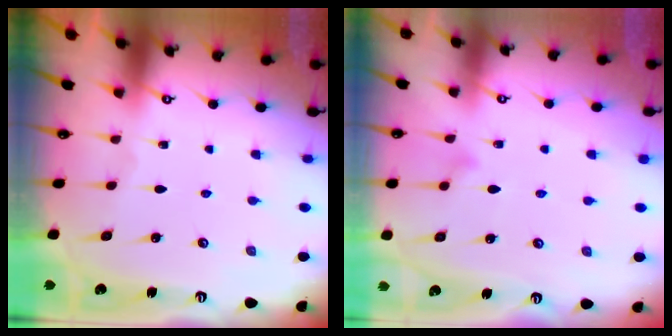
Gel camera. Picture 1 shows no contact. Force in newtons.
{"total": 9.7, "press": 9.7, "slide": 0.3}